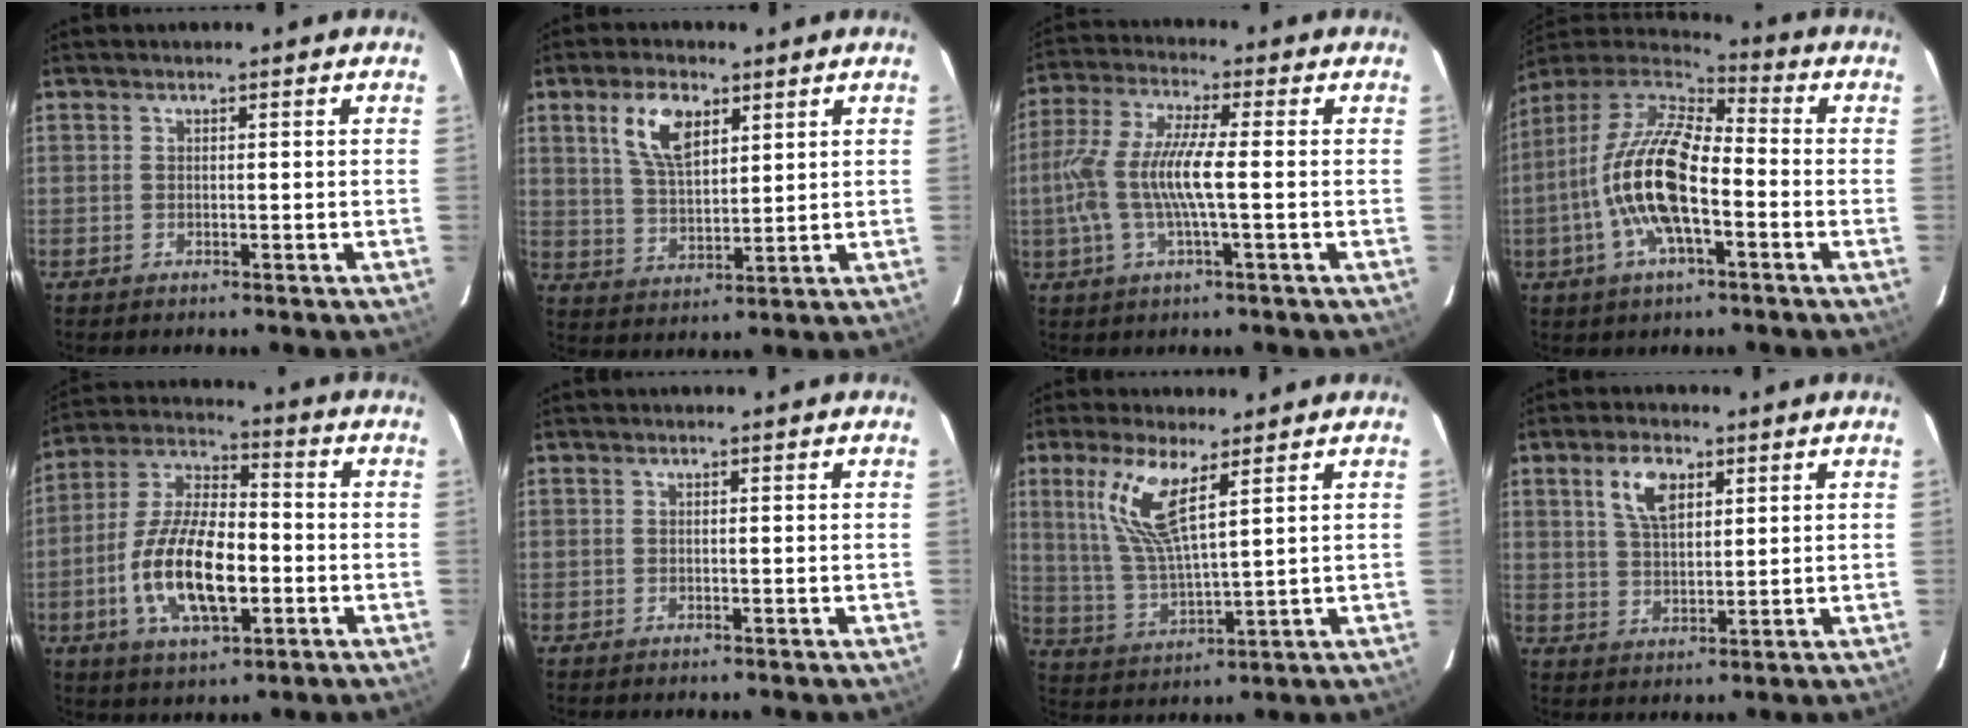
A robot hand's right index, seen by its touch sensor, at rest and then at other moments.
{"total": 8.9, "force": [4.3, 4.3, 6.5], "torque": [-0.124, 0.012, 0.087]}
{"total": 11.3, "force": [-1.4, 1.7, 11.1], "torque": [-0.234, 0.001, -0.025]}
{"total": 17.2, "force": [-4.2, 6.5, 15.4], "torque": [-0.302, -0.001, -0.086]}
{"total": 16.1, "force": [-4.0, 7.2, 13.9], "torque": [-0.282, 0.000, -0.070]}
{"total": 0.0}
{"total": 10.7, "force": [5.4, 2.3, 8.9], "torque": [-0.186, -0.002, 0.116]}
{"total": 6.9, "force": [3.3, 3.4, 5.1], "torque": [-0.094, 0.012, 0.065]}